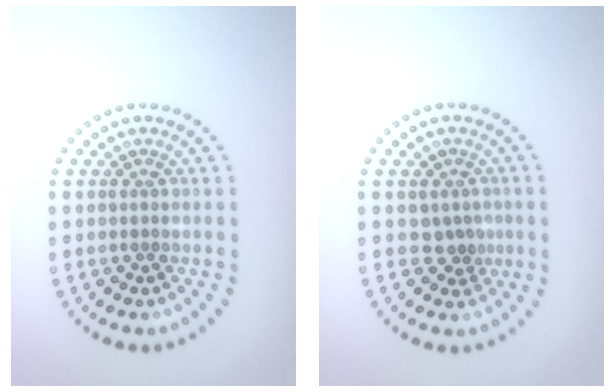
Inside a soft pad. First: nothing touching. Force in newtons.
{"total": 1.6, "press": 1.3, "slide": 1.0}